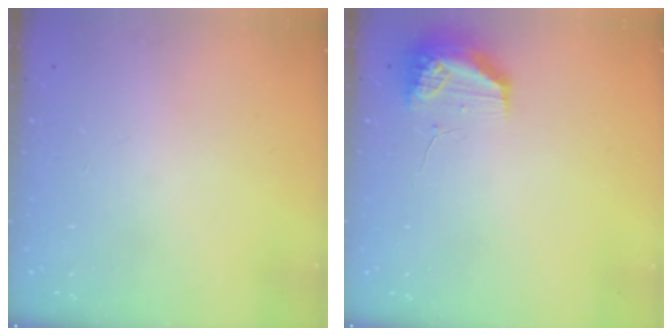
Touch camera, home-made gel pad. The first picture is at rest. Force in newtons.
{"total": 9.7, "press": 9.6, "slide": 1.5}